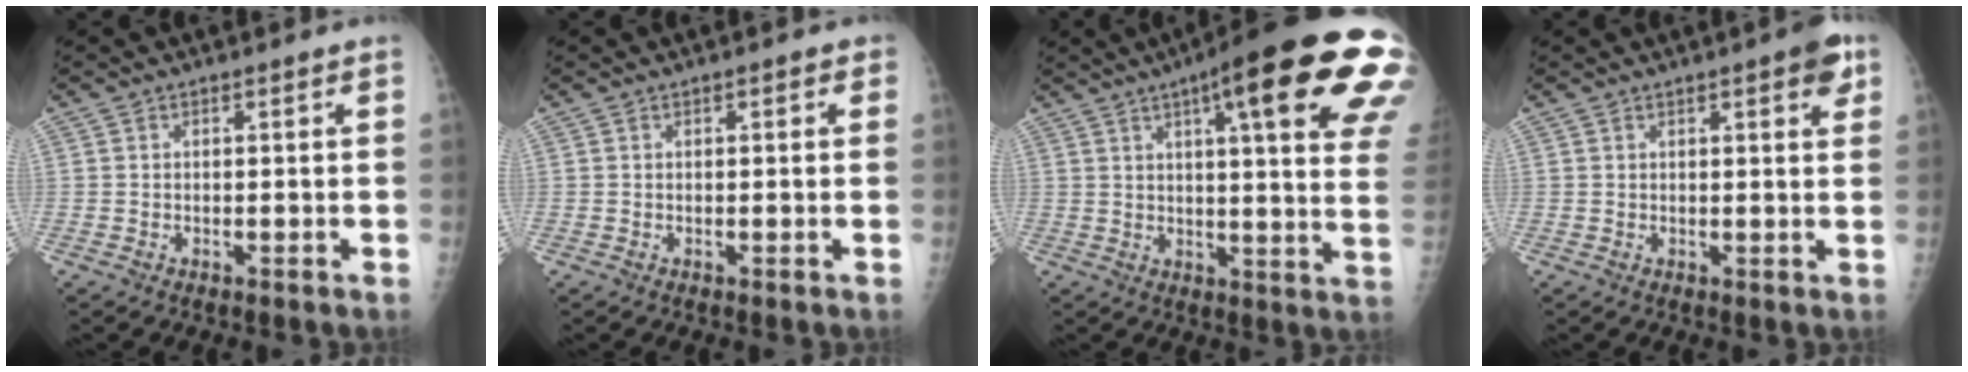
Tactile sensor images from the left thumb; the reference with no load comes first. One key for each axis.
{"total": 1.3, "fx": 0.5, "fy": 0.7, "fz": 1.0, "tx": -0.008, "ty": 0.002, "tz": 0.004}
{"total": 26.3, "fx": 12.6, "fy": 5.2, "fz": 22.5, "tx": -0.239, "ty": -0.012, "tz": 0.156}
{"total": 4.5, "fx": 2.3, "fy": 1.2, "fz": 3.7, "tx": -0.035, "ty": -0.006, "tz": 0.024}